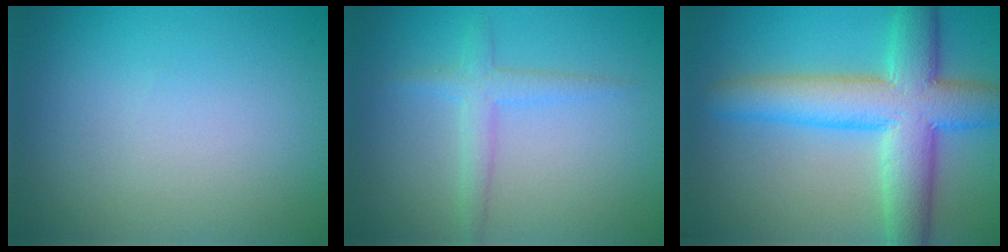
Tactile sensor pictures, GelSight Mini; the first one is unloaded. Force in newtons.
{"total": 2.2, "press": 2.2, "slide": 0.0}
{"total": 9.0, "press": 9.0, "slide": 0.3}